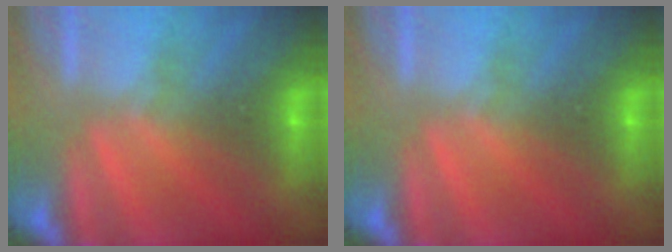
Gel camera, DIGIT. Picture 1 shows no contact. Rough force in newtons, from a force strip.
{"total": 0.0}